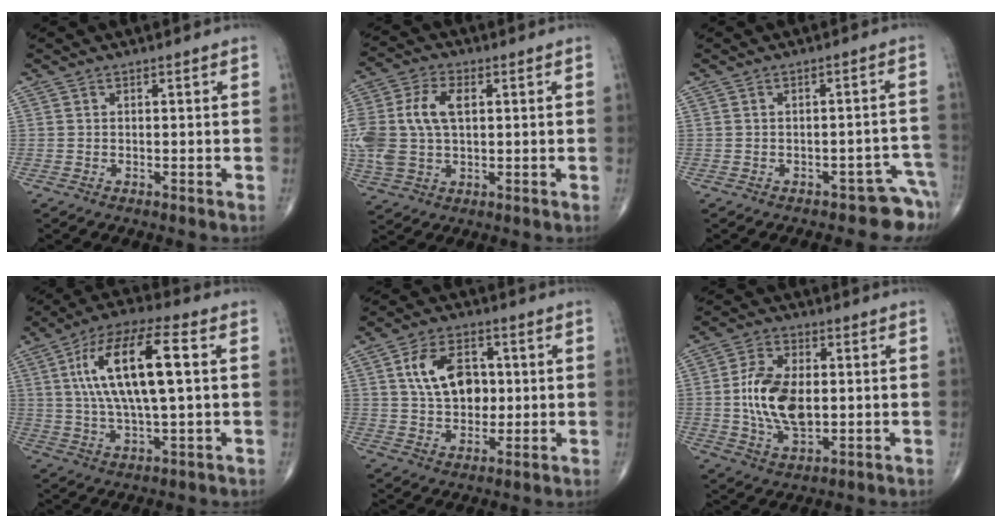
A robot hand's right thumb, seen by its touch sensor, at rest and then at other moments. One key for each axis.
{"total": 14.5, "fx": 1.8, "fy": 8.9, "fz": 11.2, "tx": -0.269, "ty": 0.009, "tz": 0.039}
{"total": 4.1, "fx": -3.4, "fy": 2.0, "fz": 0.9, "tx": 0.019, "ty": 0.059, "tz": -0.044}
{"total": 17.7, "fx": 3.3, "fy": 5.4, "fz": 16.5, "tx": -0.316, "ty": 0.017, "tz": 0.057}
{"total": 11.8, "fx": 2.3, "fy": 7.9, "fz": 8.5, "tx": -0.121, "ty": 0.000, "tz": 0.040}
{"total": 12.9, "fx": 0.2, "fy": 7.4, "fz": 10.5, "tx": -0.190, "ty": -0.001, "tz": 0.007}